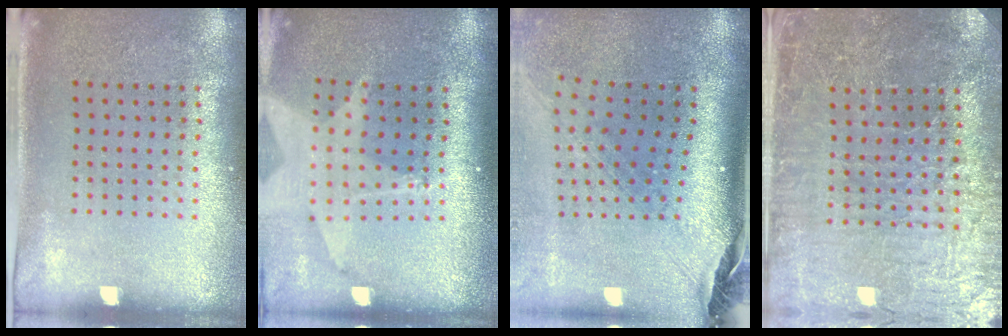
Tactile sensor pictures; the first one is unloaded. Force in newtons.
{"total": 2.0, "press": 1.5, "slide": 1.2}
{"total": 2.7, "press": 2.0, "slide": 1.8}
{"total": 3.3, "press": 3.3, "slide": 0.4}